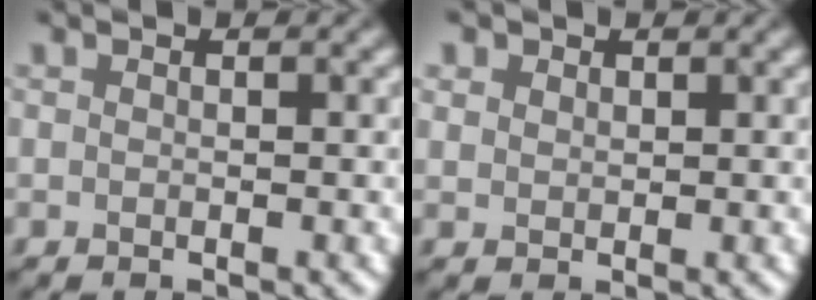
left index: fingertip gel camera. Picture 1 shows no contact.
{"total": 1.6, "force": [1.0, 1.1, 0.4], "torque": [-0.011, -0.004, 0.020]}